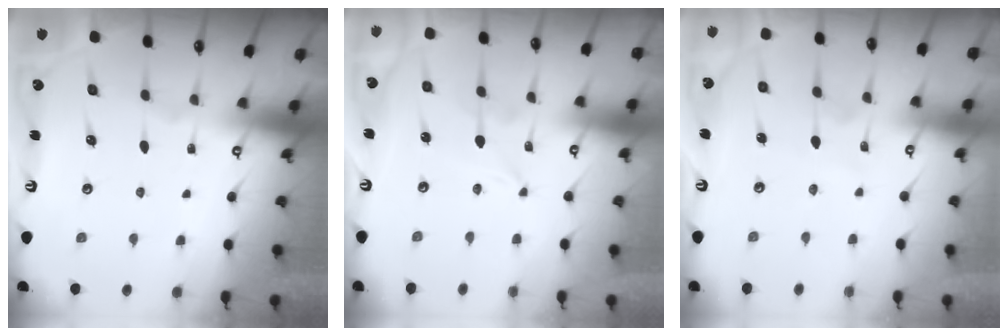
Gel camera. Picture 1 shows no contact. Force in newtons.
{"total": 0.0}
{"total": 2.5, "press": 2.5, "slide": 0.3}